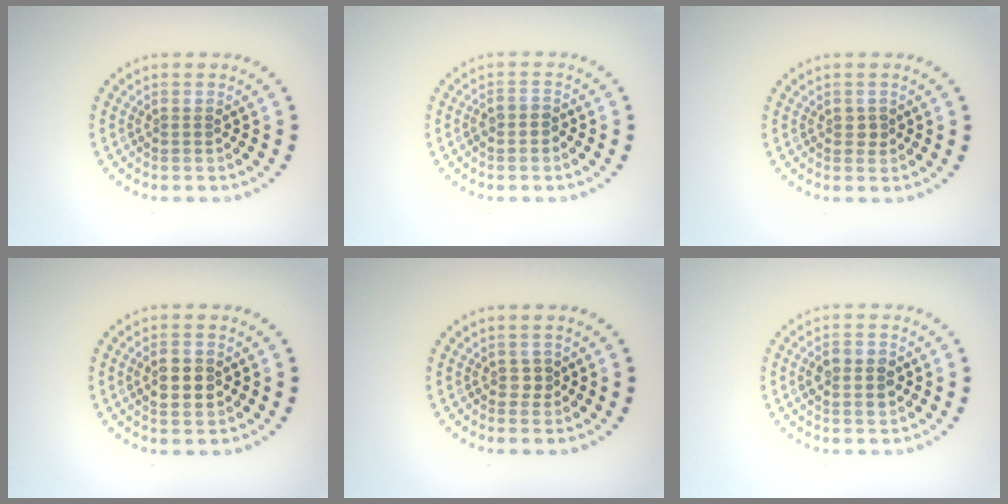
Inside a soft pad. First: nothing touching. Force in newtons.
{"total": 1.5, "press": 1.3, "slide": 0.8}
{"total": 1.0, "press": 1.0, "slide": 0.2}
{"total": 2.9, "press": 2.9, "slide": 0.2}
{"total": 0.8, "press": 0.8, "slide": 0.2}
{"total": 2.9, "press": 2.9, "slide": 0.0}